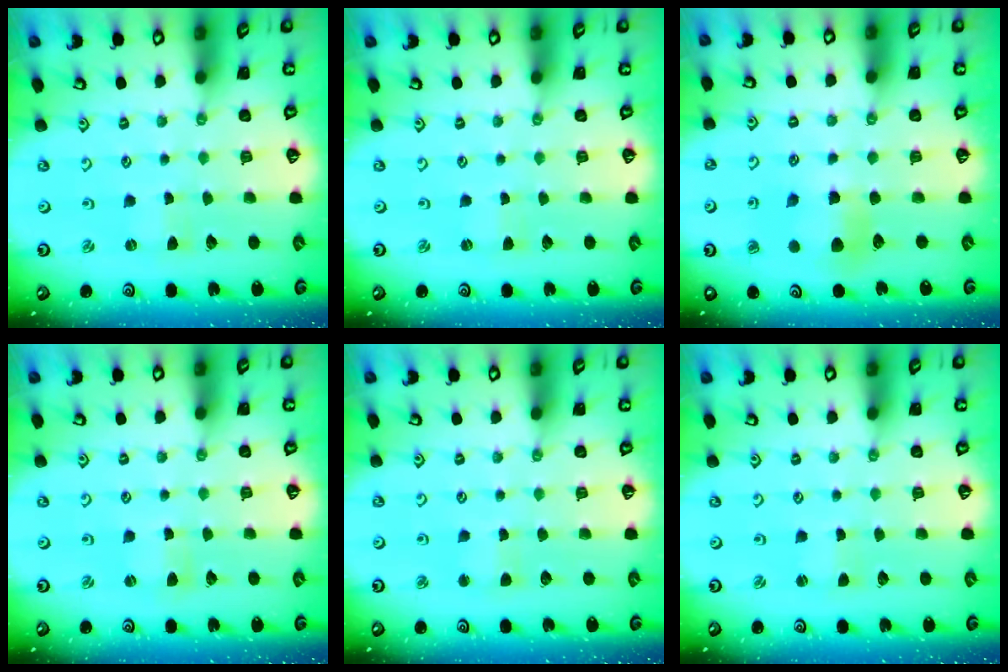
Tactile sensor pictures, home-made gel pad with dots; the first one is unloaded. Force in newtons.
{"total": 0.0}
{"total": 6.5, "press": 6.5, "slide": 0.2}
{"total": 1.0, "press": 1.0, "slide": 0.2}
{"total": 2.9, "press": 2.9, "slide": 0.3}
{"total": 0.0}